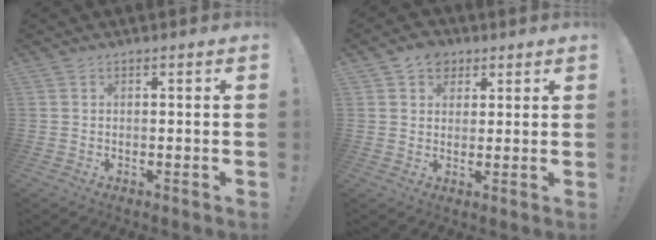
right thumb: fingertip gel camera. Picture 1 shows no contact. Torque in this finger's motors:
{"motor_torque": [-0.50, 0.50, 0.03, -0.01, 0.04]}